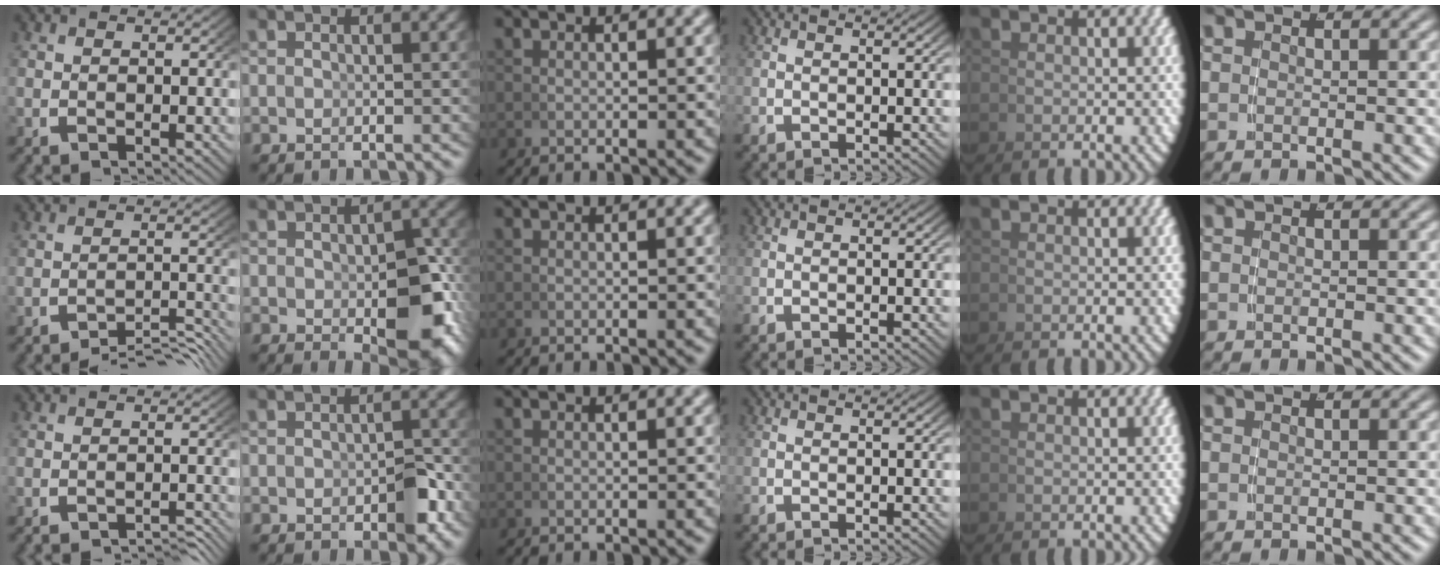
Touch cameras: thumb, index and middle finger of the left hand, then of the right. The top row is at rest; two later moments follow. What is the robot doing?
{"motion": "grasp_and_lifting", "object": "pen"}